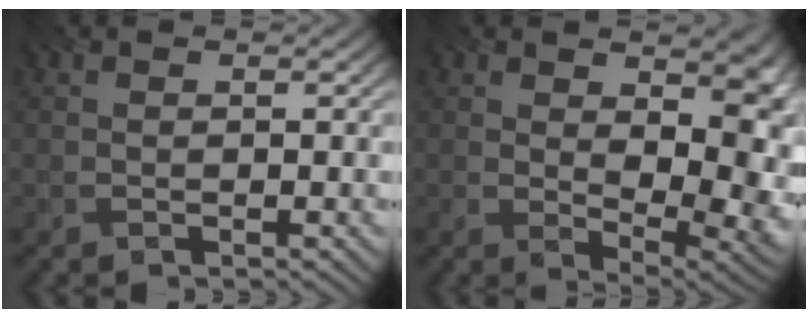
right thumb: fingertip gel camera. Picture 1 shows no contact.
{"total": 10.6, "force": [1.6, 5.7, 8.8], "torque": [-0.111, -0.013, 0.037]}